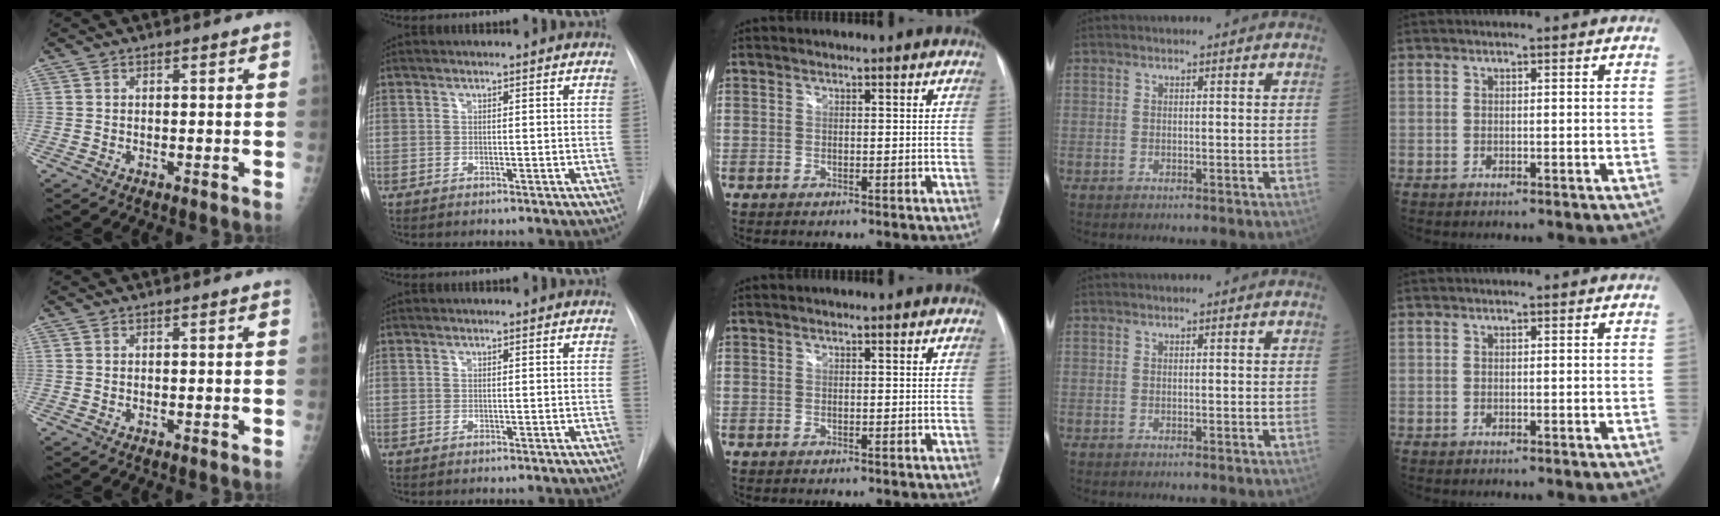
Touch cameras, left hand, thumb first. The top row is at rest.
{}